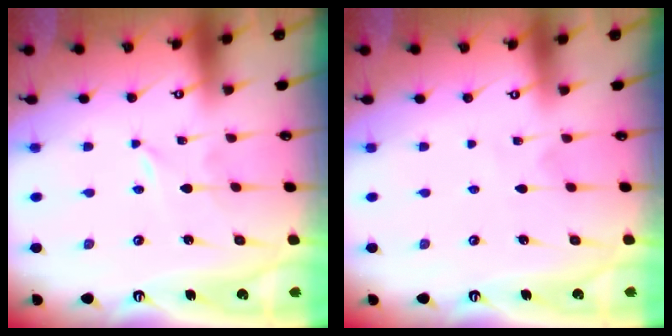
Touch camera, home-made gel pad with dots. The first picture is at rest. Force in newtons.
{"total": 2.2, "press": 2.2, "slide": 0.2}